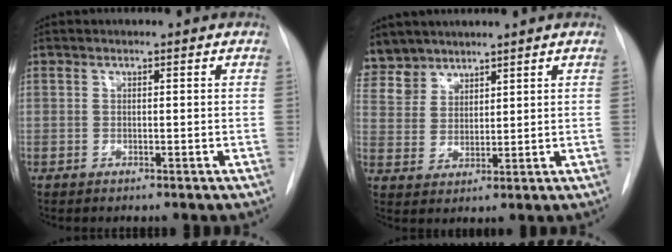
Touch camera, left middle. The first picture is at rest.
{"total": 7.7, "force": [6.6, 3.9, 0.2], "torque": [-0.002, 0.006, 0.140]}